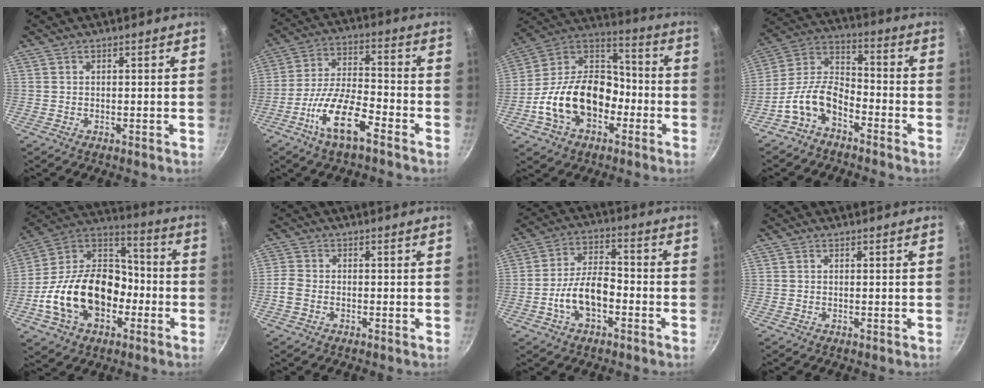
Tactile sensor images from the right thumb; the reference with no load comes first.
{"total": 13.0, "force": [-7.0, 4.4, 10.0], "torque": [-0.182, 0.040, -0.136]}
{"total": 20.9, "force": [-6.3, 14.4, 13.7], "torque": [-0.211, 0.070, -0.122]}
{"total": 11.2, "force": [-6.1, 6.3, 7.0], "torque": [-0.131, 0.068, -0.134]}
{"total": 23.7, "force": [-6.5, 16.4, 15.8], "torque": [-0.253, 0.071, -0.118]}
{"total": 3.3, "force": [-1.3, 2.3, 1.9], "torque": [-0.050, 0.012, -0.033]}
{"total": 10.2, "force": [-3.5, 5.4, 7.9], "torque": [-0.127, 0.043, -0.069]}
{"total": 0.0}